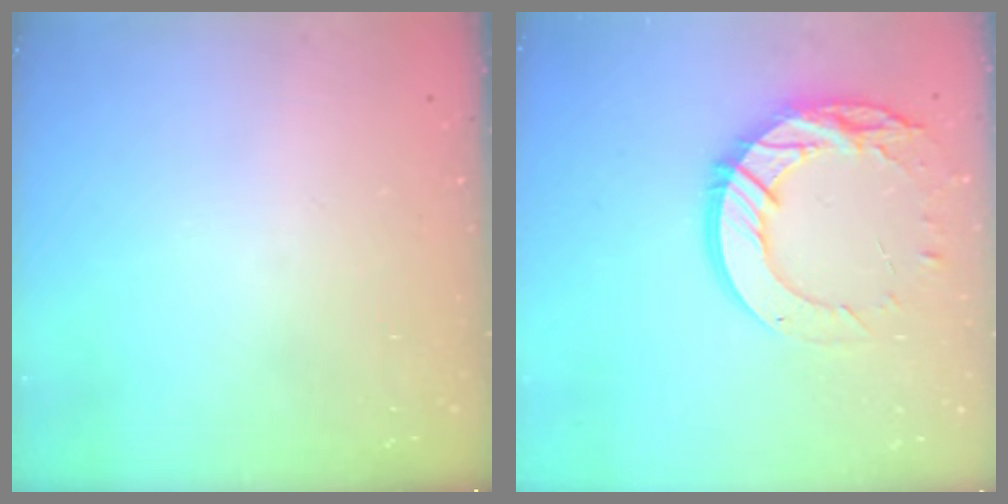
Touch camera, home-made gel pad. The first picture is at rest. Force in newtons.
{"total": 16.8, "press": 16.8, "slide": 1.4}